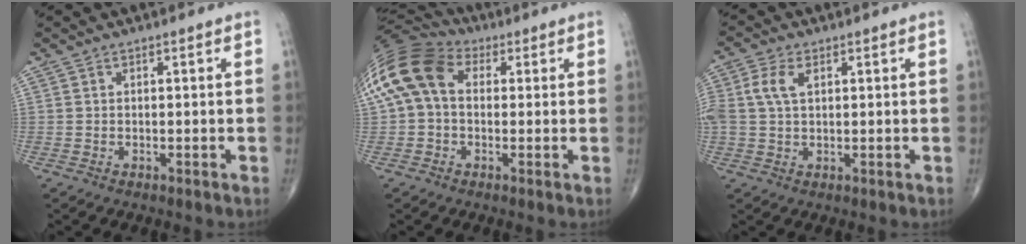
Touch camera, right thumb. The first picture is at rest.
{"total": 14.7, "force": [2.3, 10.3, 10.2], "torque": [-0.212, 0.043, 0.033]}
{"total": 5.6, "force": [1.6, 3.2, 4.3], "torque": [-0.111, 0.012, 0.032]}